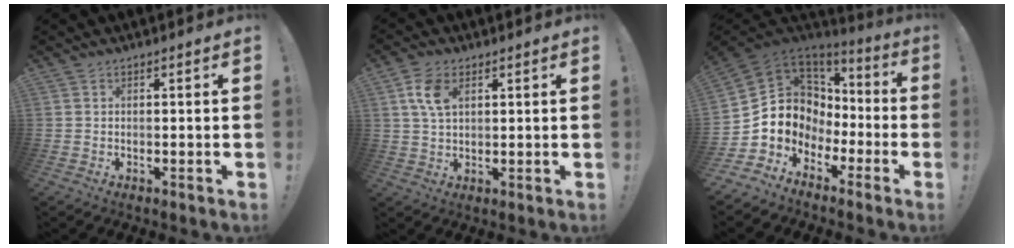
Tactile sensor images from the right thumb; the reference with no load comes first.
{"total": 7.5, "force": [2.9, 4.3, 5.4], "torque": [-0.100, -0.001, 0.054]}
{"total": 7.3, "force": [-0.5, 7.1, 1.8], "torque": [-0.037, -0.028, 0.003]}